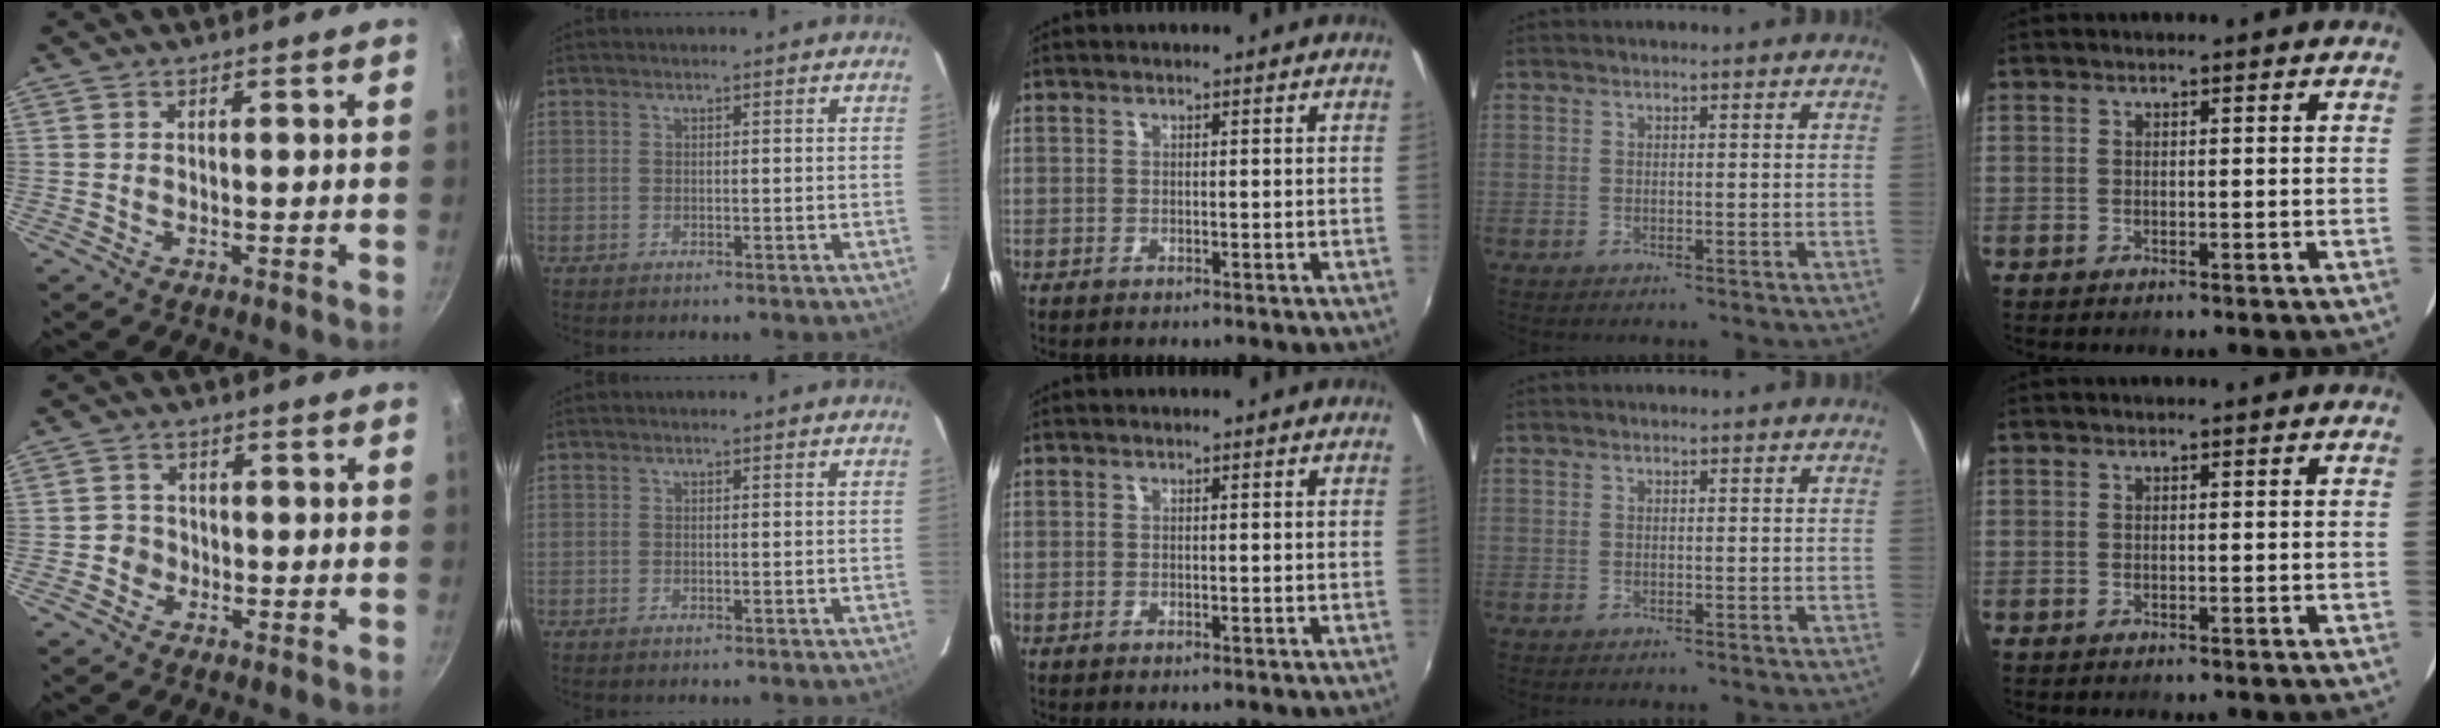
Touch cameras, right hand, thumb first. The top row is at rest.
{"thumb": {"total": 2.7, "force": [-0.9, 2.5, 0.4], "torque": [0.014, 0.010, -0.019]}}